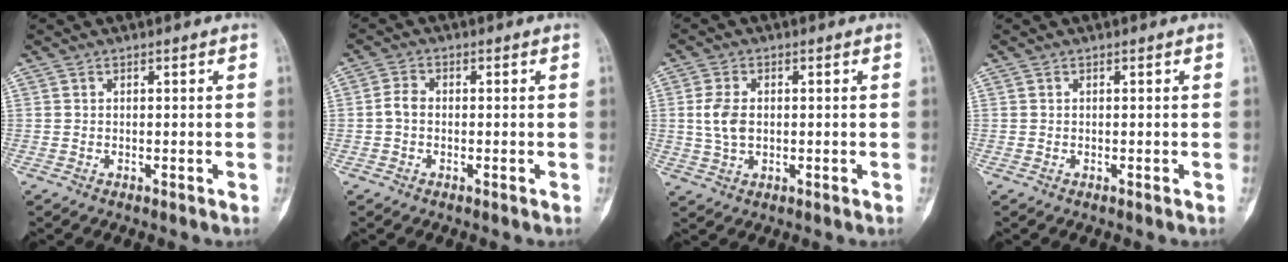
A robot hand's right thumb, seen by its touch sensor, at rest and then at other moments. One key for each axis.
{"total": 2.6, "fx": -0.4, "fy": 1.9, "fz": 1.8, "tx": -0.030, "ty": 0.008, "tz": -0.016}
{"total": 5.2, "fx": 0.3, "fy": 3.4, "fz": 4.0, "tx": -0.081, "ty": 0.003, "tz": 0.007}
{"total": 0.0}